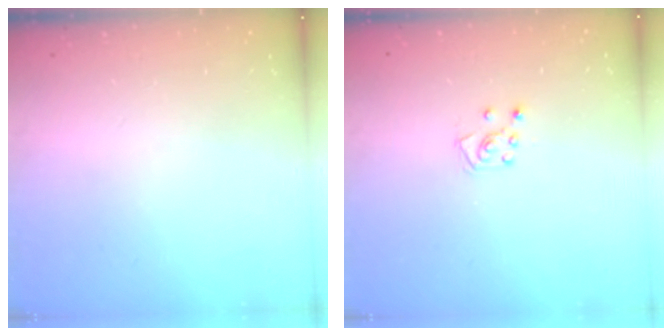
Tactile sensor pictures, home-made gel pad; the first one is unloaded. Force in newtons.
{"total": 6.2, "press": 6.1, "slide": 0.6}